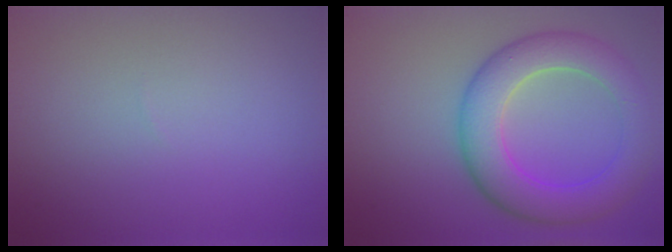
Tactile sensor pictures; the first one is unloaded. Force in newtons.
{"total": 6.8, "press": 6.8, "slide": 0.1}